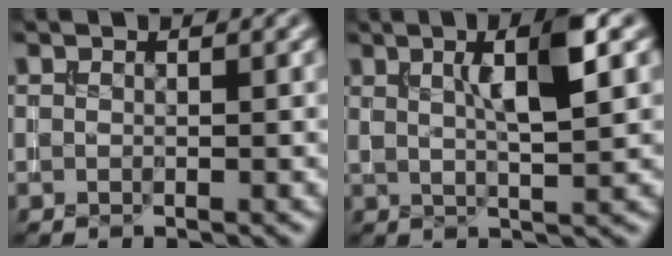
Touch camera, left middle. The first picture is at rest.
{"total": 5.4, "force": [1.8, 1.0, 5.0], "torque": [-0.081, 0.004, 0.031]}